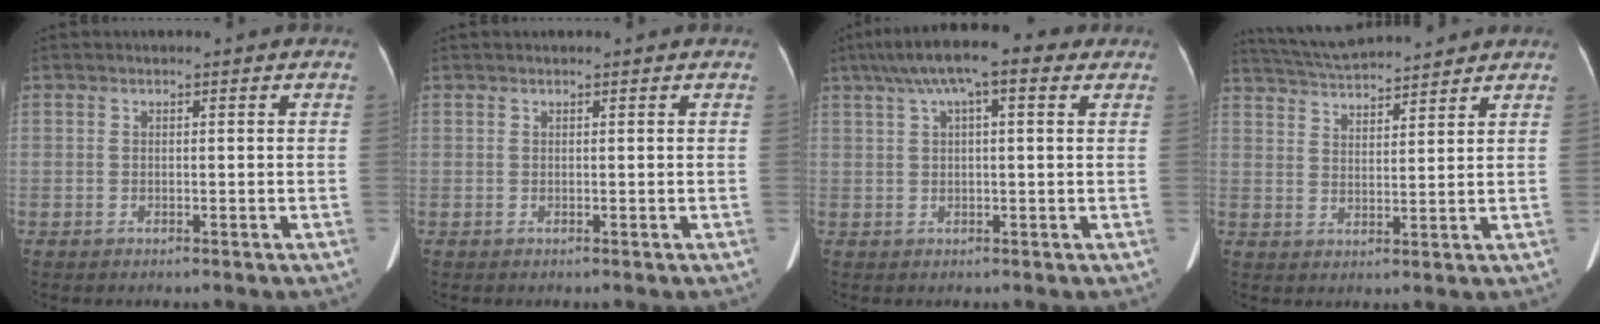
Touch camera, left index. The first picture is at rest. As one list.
[{"total": 1.5, "force": [1.4, 0.1, 0.6], "torque": [-0.010, 0.012, 0.016]}, {"total": 10.2, "force": [5.7, 2.2, 8.2], "torque": [-0.135, 0.038, 0.087]}, {"total": 11.5, "force": [10.7, 0.9, 4.0], "torque": [-0.076, 0.020, 0.173]}]